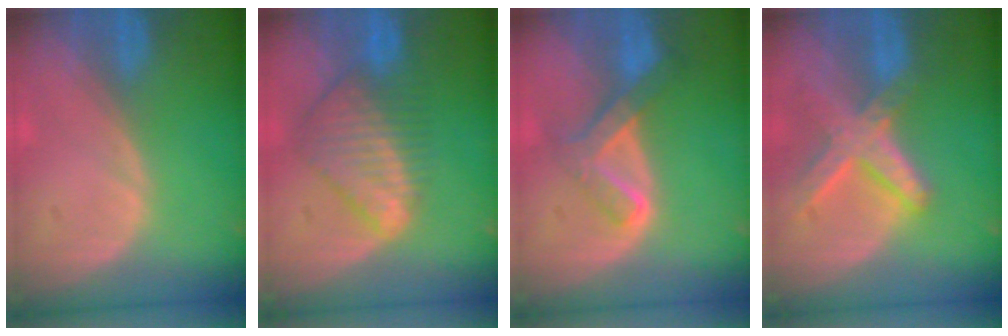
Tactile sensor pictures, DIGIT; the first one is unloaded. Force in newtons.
{"total": 8.5, "press": 7.4, "slide": 4.2}
{"total": 6.7, "press": 5.6, "slide": 3.6}
{"total": 8.2, "press": 7.1, "slide": 4.3}